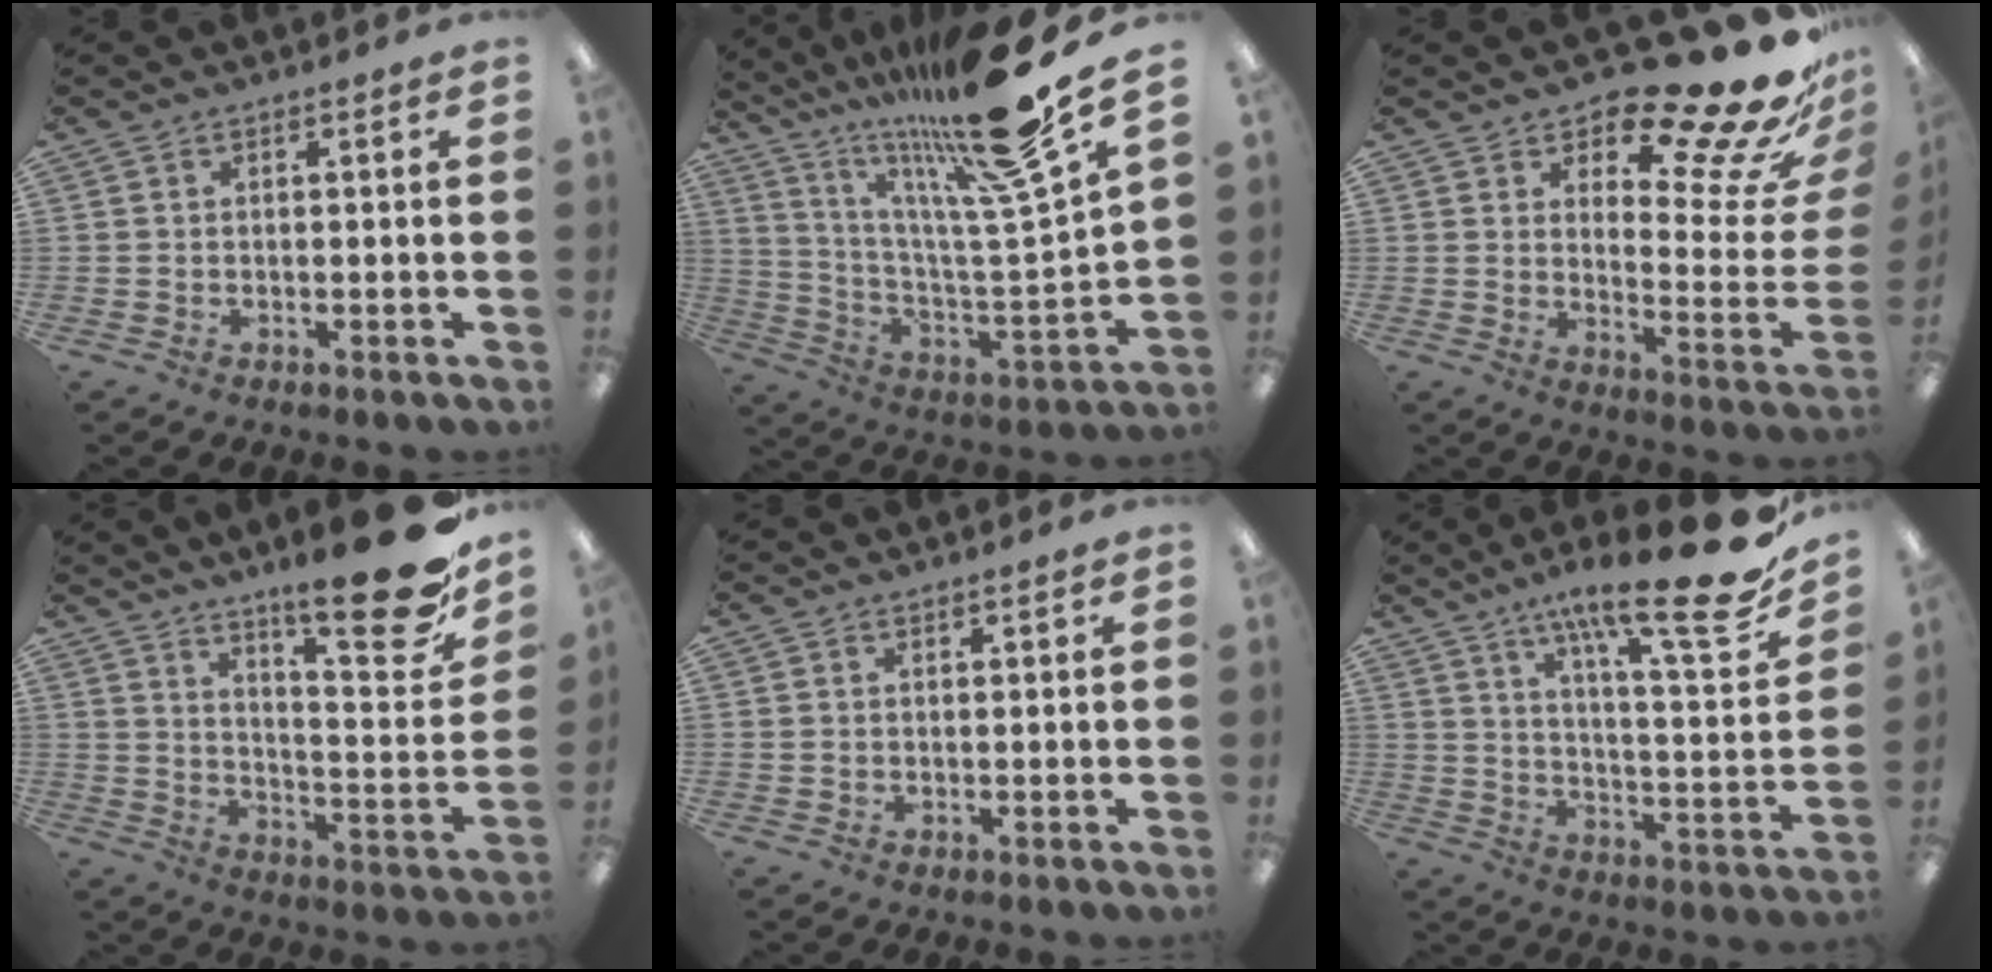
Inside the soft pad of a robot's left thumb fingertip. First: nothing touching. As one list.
[{"total": 24.6, "force": [19.2, 1.8, 15.3], "torque": [-0.251, -0.121, 0.295]}, {"total": 20.8, "force": [16.3, 5.8, 11.6], "torque": [-0.142, -0.125, 0.258]}, {"total": 20.8, "force": [14.8, 4.7, 13.9], "torque": [-0.183, -0.119, 0.233]}, {"total": 0.8, "force": [0.8, 0.2, 0.2], "torque": [-0.005, 0.001, 0.014]}, {"total": 21.6, "force": [15.0, 4.2, 15.0], "torque": [-0.227, -0.103, 0.234]}]